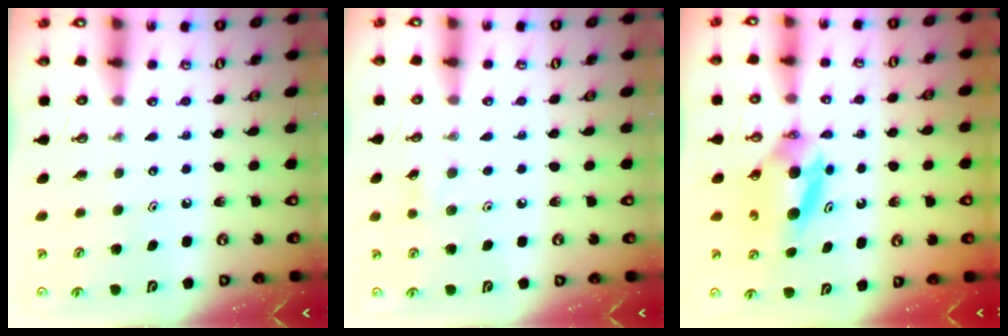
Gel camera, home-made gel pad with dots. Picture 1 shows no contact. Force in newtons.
{"total": 5.6, "press": 5.3, "slide": 1.9}
{"total": 6.9, "press": 6.2, "slide": 3.1}